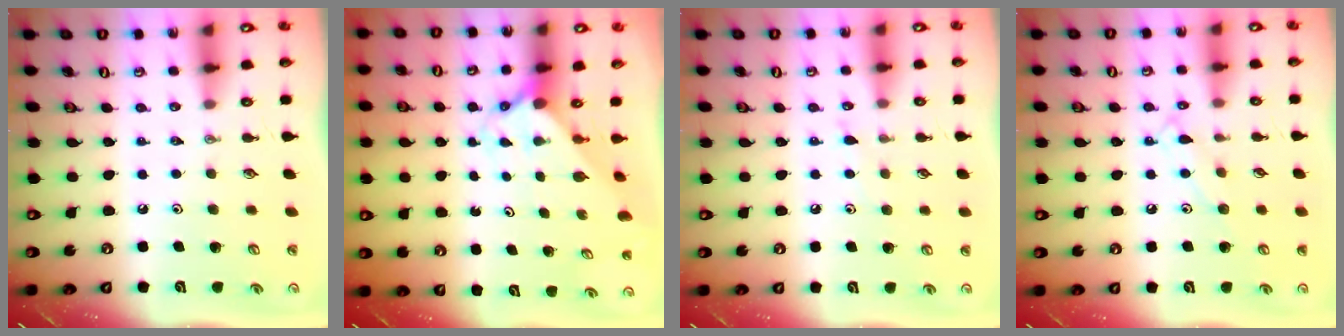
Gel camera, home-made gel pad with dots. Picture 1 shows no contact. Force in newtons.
{"total": 1.7, "press": 1.7, "slide": 0.1}
{"total": 5.7, "press": 5.7, "slide": 0.6}
{"total": 8.1, "press": 8.1, "slide": 0.6}